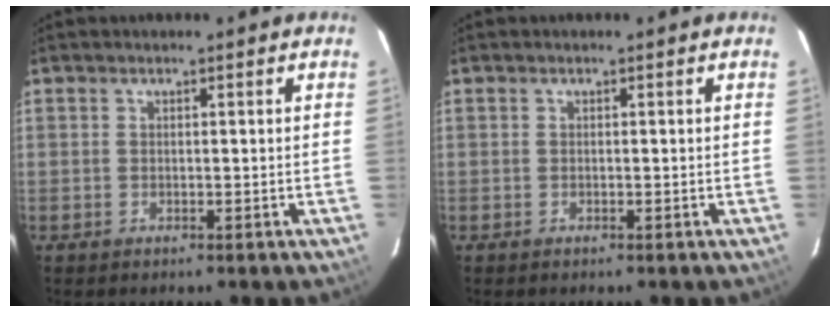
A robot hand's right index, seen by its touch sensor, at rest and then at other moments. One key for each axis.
{"total": 0.0}